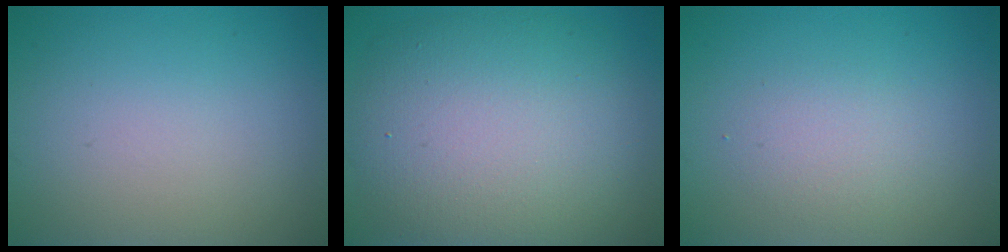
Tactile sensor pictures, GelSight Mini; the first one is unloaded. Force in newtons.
{"total": 10.7, "press": 10.7, "slide": 1.1}
{"total": 1.8, "press": 1.8, "slide": 0.0}